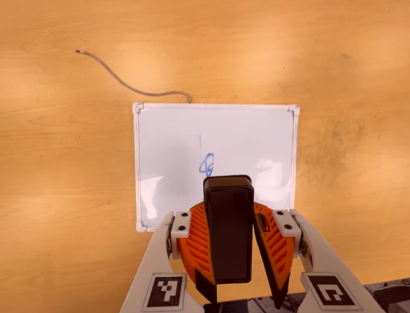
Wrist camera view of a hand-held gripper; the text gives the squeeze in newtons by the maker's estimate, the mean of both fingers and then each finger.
{"total": 8.3, "left": 8.3, "right": 8.3}